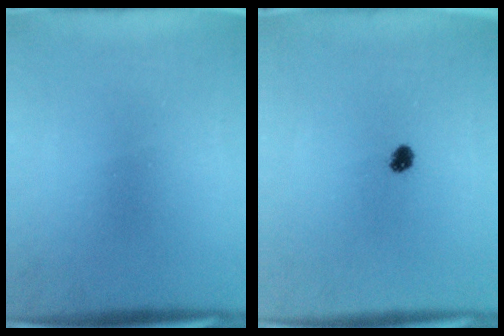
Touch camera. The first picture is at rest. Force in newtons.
{"total": 1.9}